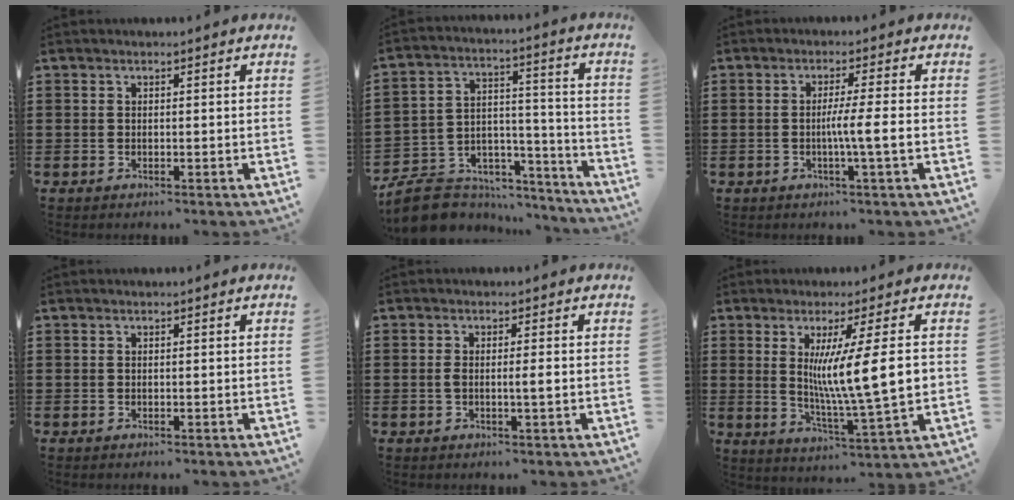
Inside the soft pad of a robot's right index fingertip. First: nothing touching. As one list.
[{"total": 7.9, "force": [-6.8, 3.7, 1.6], "torque": [-0.045, 0.006, -0.126]}, {"total": 4.7, "force": [-0.7, -0.5, 4.6], "torque": [-0.082, -0.007, -0.017]}, {"total": 0.0}, {"total": 2.2, "force": [-0.3, 0.1, 2.1], "torque": [-0.042, -0.002, -0.007]}, {"total": 11.5, "force": [1.8, 0.8, 11.3], "torque": [-0.206, -0.008, 0.027]}]